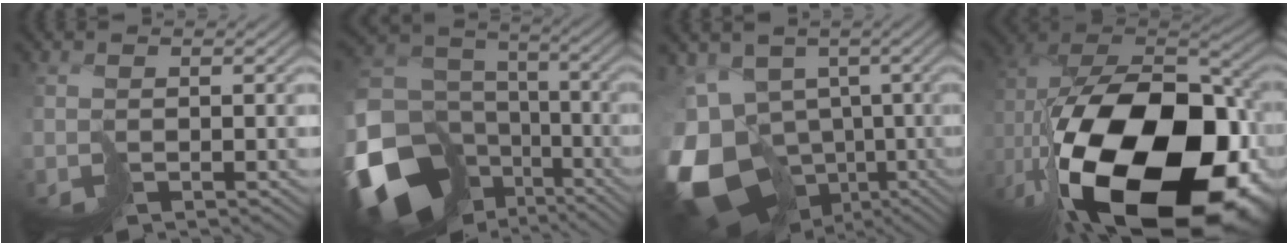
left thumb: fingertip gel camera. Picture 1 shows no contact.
{"total": 18.5, "force": [-8.5, 13.5, 9.3], "torque": [-0.249, -0.046, -0.127]}
{"total": 15.7, "force": [-3.8, 11.9, 9.5], "torque": [-0.248, -0.032, -0.048]}
{"total": 22.5, "force": [-6.9, 13.5, 16.6], "torque": [-0.360, -0.055, -0.070]}